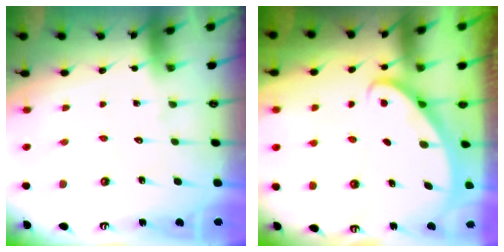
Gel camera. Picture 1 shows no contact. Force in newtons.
{"total": 2.7, "press": 2.7, "slide": 0.1}